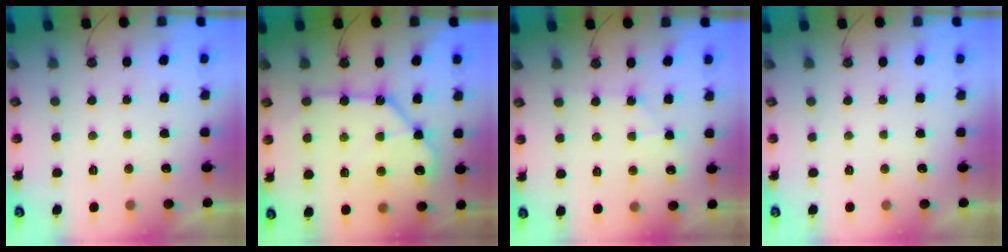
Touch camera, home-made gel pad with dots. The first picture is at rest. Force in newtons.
{"total": 14.5, "press": 14.4, "slide": 1.8}
{"total": 4.7, "press": 4.6, "slide": 0.6}
{"total": 0.0}